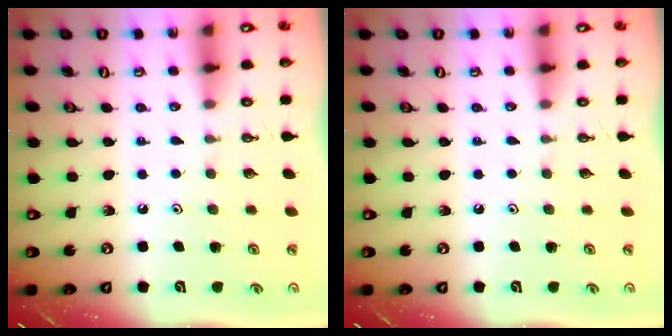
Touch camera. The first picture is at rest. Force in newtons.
{"total": 0.0}